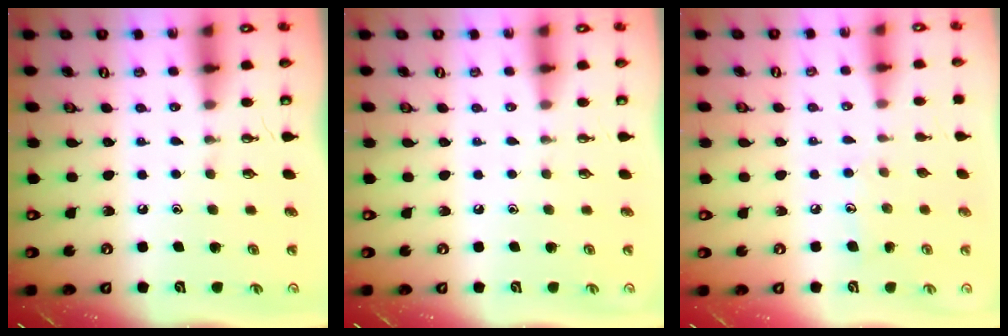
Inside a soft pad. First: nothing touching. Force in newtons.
{"total": 0.0}
{"total": 6.1, "press": 6.1, "slide": 0.3}